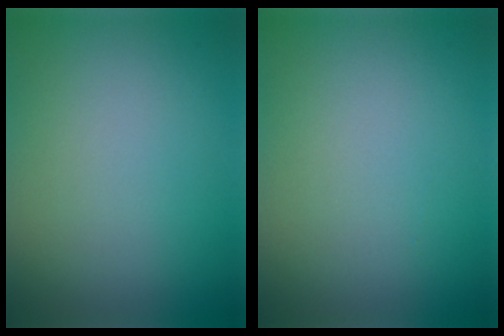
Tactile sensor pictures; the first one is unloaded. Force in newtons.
{"total": 0.0}